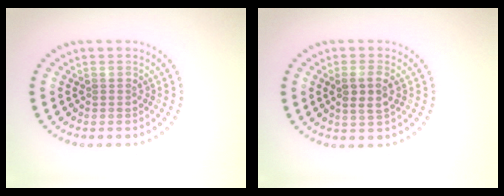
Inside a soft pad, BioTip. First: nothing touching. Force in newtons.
{"total": 2.3, "press": 2.2, "slide": 0.6}